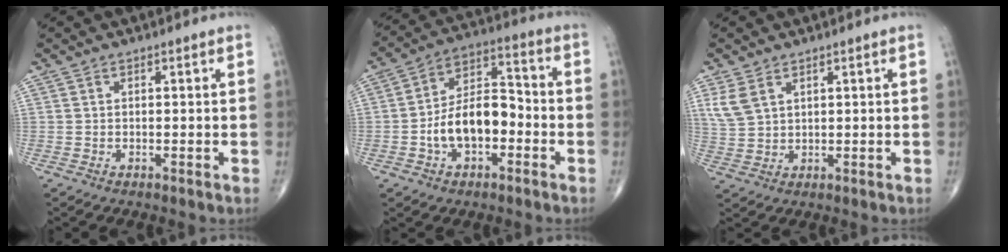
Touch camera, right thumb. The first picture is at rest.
{"total": 12.5, "force": [-3.3, 7.2, 9.6], "torque": [-0.151, 0.045, -0.065]}
{"total": 4.7, "force": [2.4, 2.9, 2.8], "torque": [-0.058, -0.004, 0.060]}